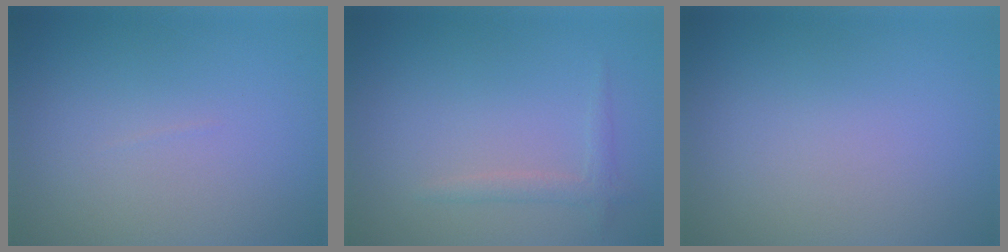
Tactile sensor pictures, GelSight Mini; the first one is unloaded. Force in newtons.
{"total": 1.4, "press": 1.4, "slide": 0.1}
{"total": 0.0}